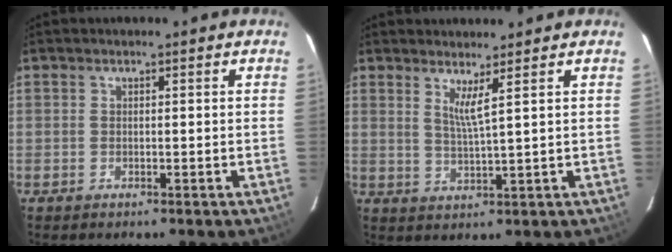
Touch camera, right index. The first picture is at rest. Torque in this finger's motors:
{"motor_torque": [0.02, 0.07, 0.19, 0.03]}